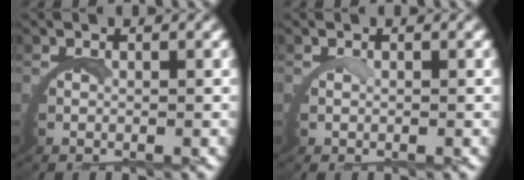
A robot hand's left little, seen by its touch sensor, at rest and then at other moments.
{"total": 0.6, "force": [0.5, -0.2, 0.1], "torque": [-0.010, -0.003, 0.012]}